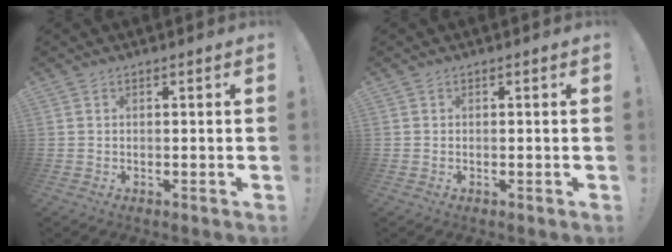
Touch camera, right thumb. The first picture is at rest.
{"total": 0.0}